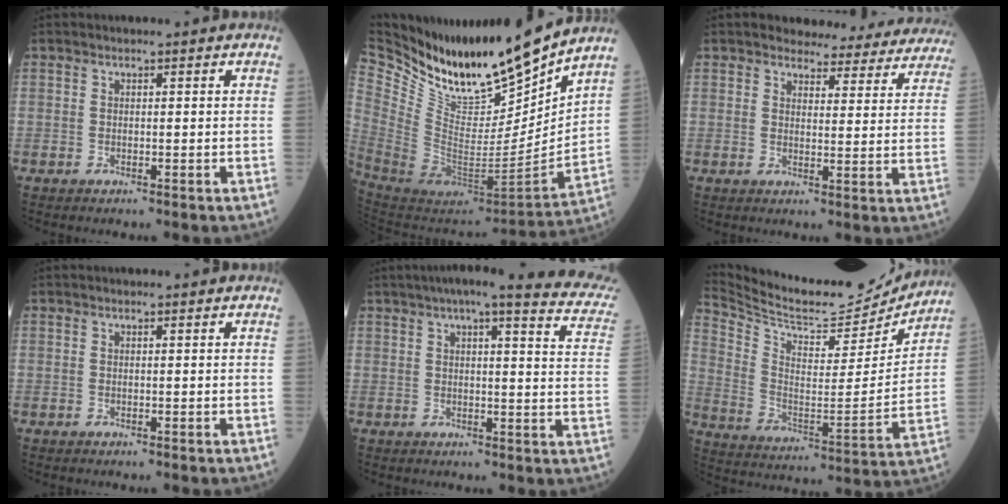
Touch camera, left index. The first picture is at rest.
{"total": 20.1, "force": [18.0, 3.7, 8.1], "torque": [-0.158, -0.060, 0.328]}
{"total": 15.6, "force": [14.7, 4.5, 2.8], "torque": [0.000, -0.036, 0.146]}
{"total": 0.0}
{"total": 19.7, "force": [16.8, 1.8, 10.3], "torque": [-0.130, -0.018, 0.183]}
{"total": 19.9, "force": [19.1, 3.2, 4.5], "torque": [-0.101, -0.043, 0.295]}